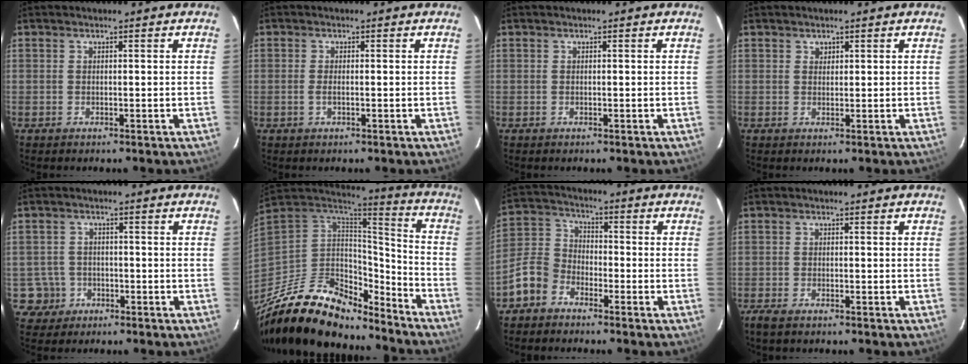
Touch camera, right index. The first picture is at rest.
{"total": 1.5, "force": [-0.4, 0.5, 1.3], "torque": [-0.029, -0.001, -0.007]}
{"total": 0.0}
{"total": 1.0, "force": [0.6, 0.8, 0.1], "torque": [0.001, 0.004, 0.009]}
{"total": 3.9, "force": [-1.3, 3.7, -0.1], "torque": [-0.005, 0.018, -0.020]}
{"total": 26.5, "force": [-19.3, 10.9, 14.4], "torque": [-0.293, -0.017, -0.317]}
{"total": 8.2, "force": [-5.1, 5.7, 3.1], "torque": [-0.080, 0.030, -0.111]}
{"total": 2.6, "force": [-1.8, 0.6, 1.8], "torque": [-0.045, -0.010, -0.035]}